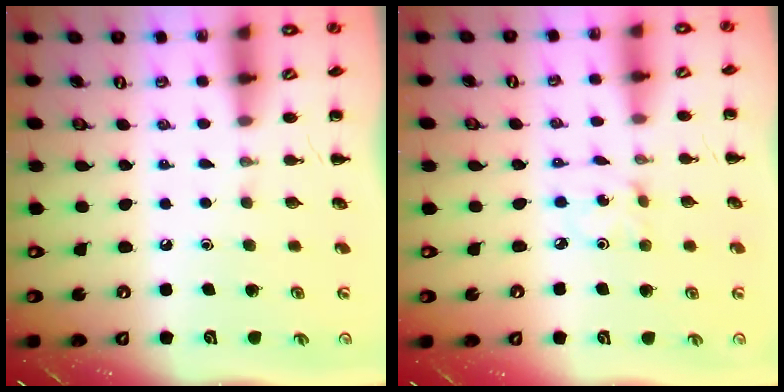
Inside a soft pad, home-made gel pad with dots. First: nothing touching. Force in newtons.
{"total": 1.5, "press": 1.4, "slide": 0.5}